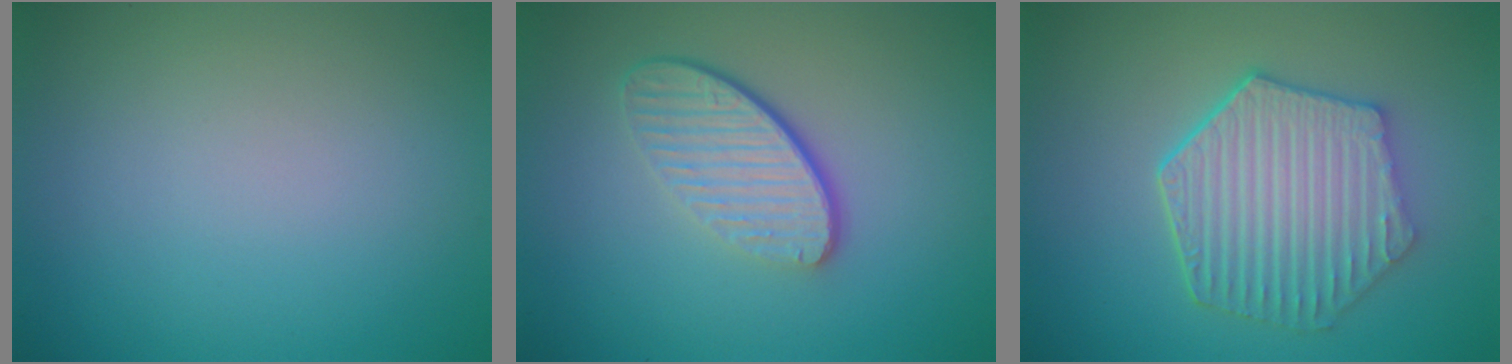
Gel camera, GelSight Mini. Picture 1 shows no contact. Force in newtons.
{"total": 4.4, "press": 3.0, "slide": 3.2}
{"total": 6.4, "press": 4.8, "slide": 4.2}